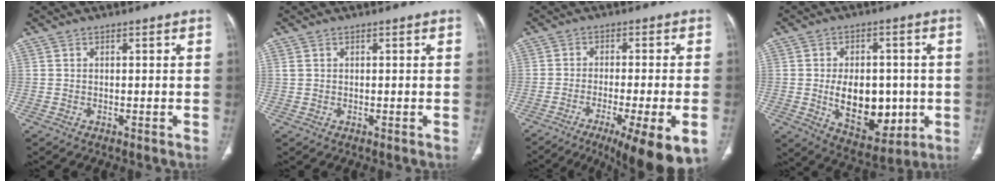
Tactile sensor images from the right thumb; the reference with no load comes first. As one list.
[{"total": 1.1, "force": [0.6, 0.7, 0.6], "torque": [-0.014, 0.006, 0.017]}, {"total": 15.0, "force": [-8.2, 2.2, 12.4], "torque": [-0.155, -0.004, -0.125]}, {"total": 14.7, "force": [-1.6, 9.4, 11.2], "torque": [-0.128, -0.003, -0.002]}]